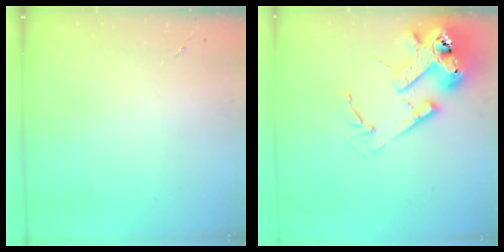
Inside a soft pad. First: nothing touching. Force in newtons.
{"total": 18.0, "press": 17.9, "slide": 2.6}